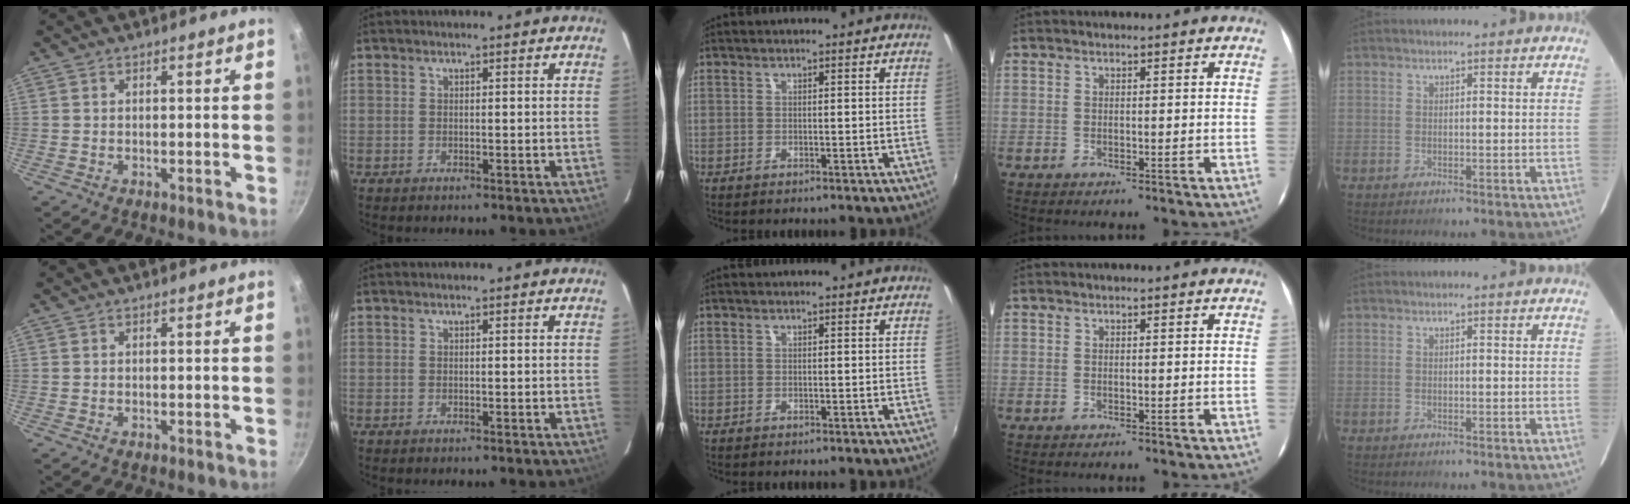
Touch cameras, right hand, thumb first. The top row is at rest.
{}